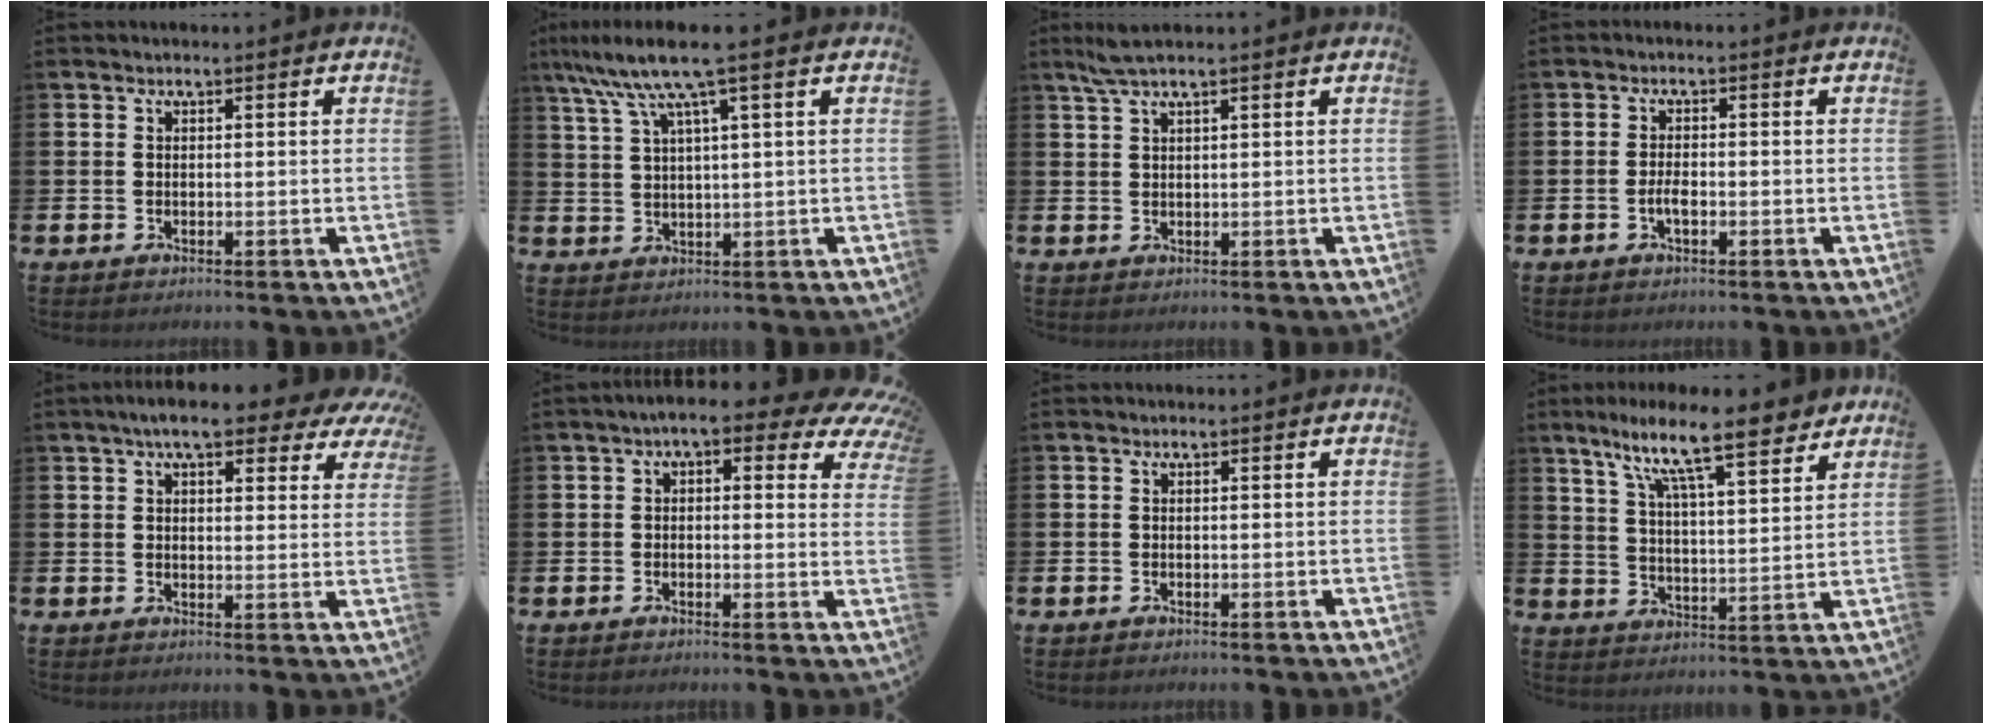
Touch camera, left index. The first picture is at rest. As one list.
[{"total": 7.7, "force": [4.8, 0.7, 6.0], "torque": [-0.134, -0.002, 0.083]}, {"total": 2.6, "force": [2.0, 0.1, 1.8], "torque": [-0.045, 0.007, 0.037]}, {"total": 1.9, "force": [-0.7, 0.7, 1.7], "torque": [-0.029, 0.000, -0.014]}, {"total": 7.0, "force": [5.5, 2.0, 3.7], "torque": [-0.071, -0.012, 0.095]}, {"total": 4.3, "force": [2.3, 1.9, 3.2], "torque": [-0.061, -0.012, 0.031]}, {"total": 0.0}, {"total": 12.3, "force": [9.9, 2.1, 7.1], "torque": [-0.147, -0.049, 0.167]}]